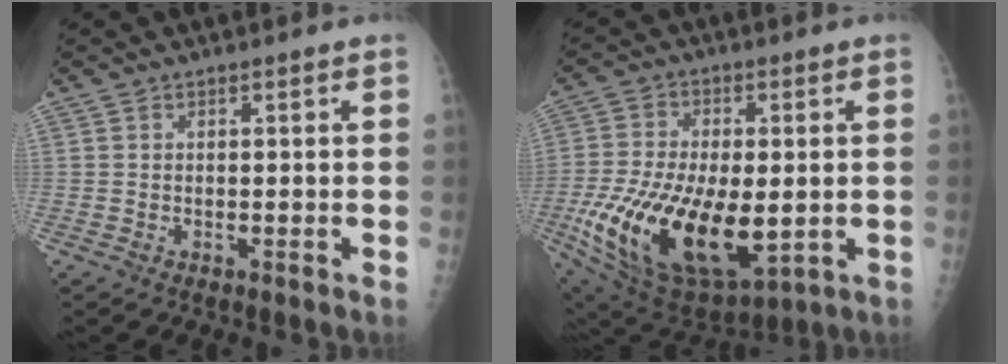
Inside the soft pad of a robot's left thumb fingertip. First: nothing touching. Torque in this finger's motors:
{"motor_torque": [1.53, 1.85, 1.60, 0.61, 0.28]}